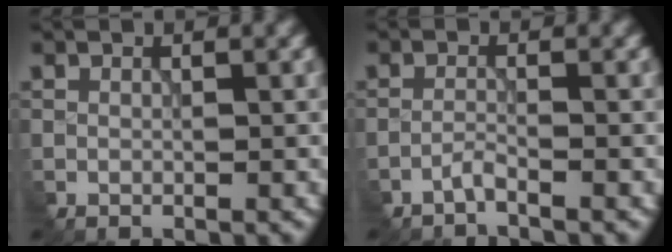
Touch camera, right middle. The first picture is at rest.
{"total": 1.1, "force": [-1.1, -0.1, 0.3], "torque": [-0.009, 0.010, -0.030]}